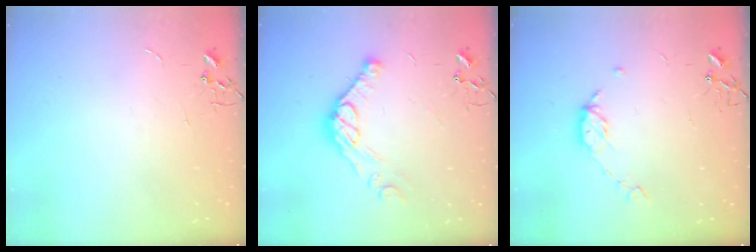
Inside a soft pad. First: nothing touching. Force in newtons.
{"total": 12.2, "press": 12.1, "slide": 0.9}
{"total": 7.8, "press": 7.8, "slide": 0.6}